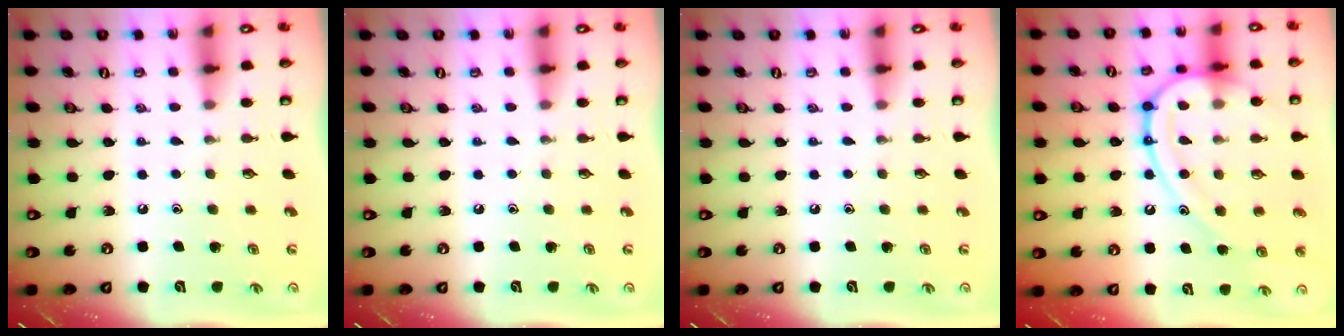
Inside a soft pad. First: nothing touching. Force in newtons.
{"total": 0.0}
{"total": 0.0}
{"total": 17.4, "press": 17.4, "slide": 1.6}